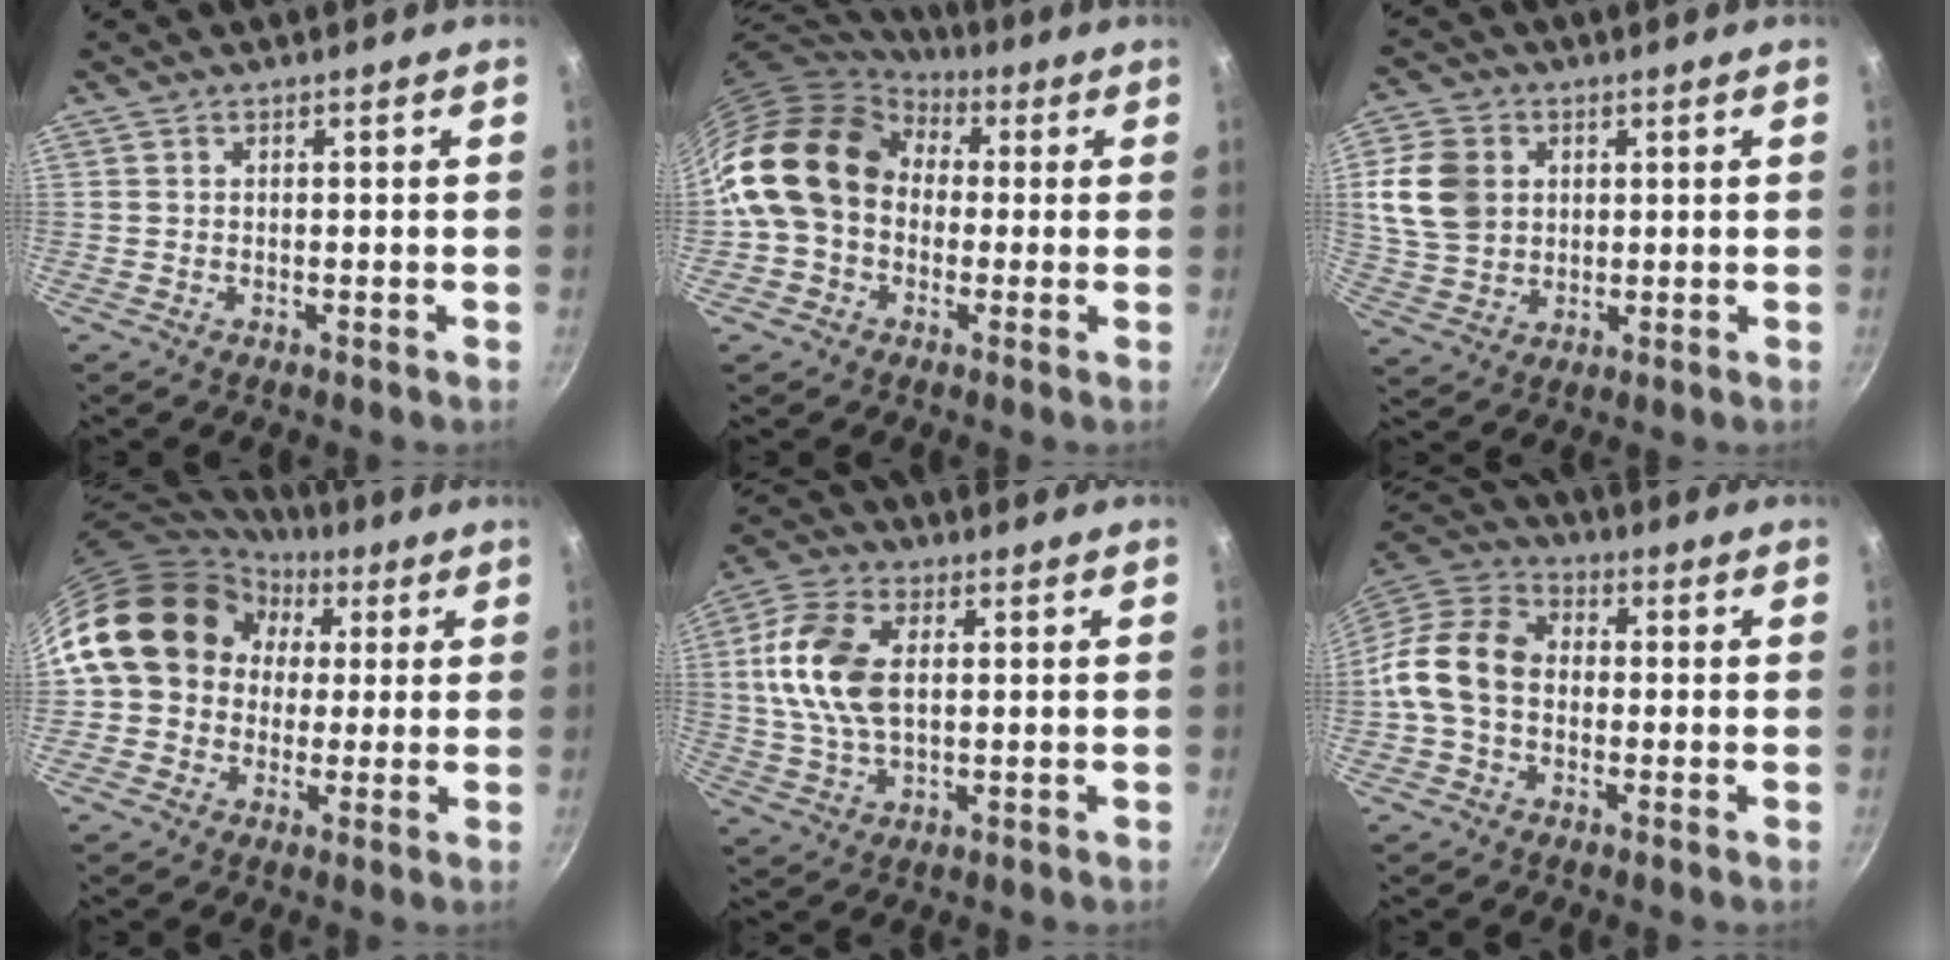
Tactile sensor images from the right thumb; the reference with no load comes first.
{"total": 17.5, "force": [2.2, 13.9, 10.5], "torque": [-0.178, 0.038, 0.026]}
{"total": 11.3, "force": [2.3, 9.1, 6.3], "torque": [-0.102, 0.001, 0.048]}
{"total": 16.2, "force": [3.1, 13.6, 8.3], "torque": [-0.111, 0.033, 0.041]}
{"total": 12.7, "force": [1.7, 7.5, 10.1], "torque": [-0.196, 0.011, 0.025]}
{"total": 12.8, "force": [-1.1, 9.5, 8.5], "torque": [-0.136, 0.034, -0.044]}